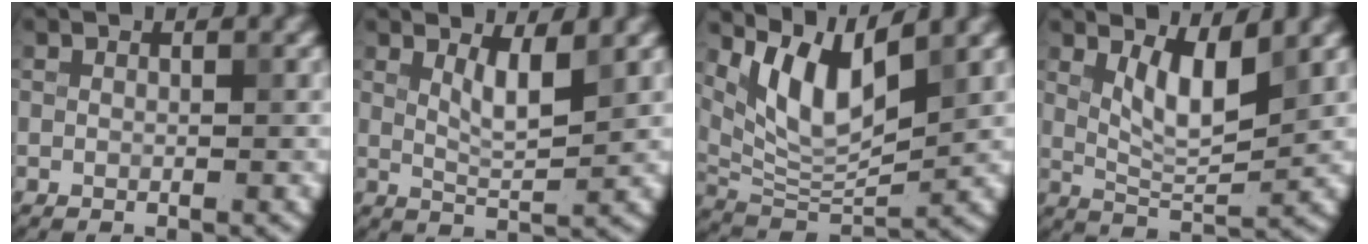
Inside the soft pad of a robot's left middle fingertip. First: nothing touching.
{"total": 2.7, "force": [1.4, 0.6, 2.3], "torque": [-0.043, -0.010, 0.028]}
{"total": 6.9, "force": [3.7, 2.4, 5.3], "torque": [-0.103, -0.014, 0.075]}
{"total": 4.2, "force": [1.9, 1.2, 3.5], "torque": [-0.072, -0.011, 0.039]}